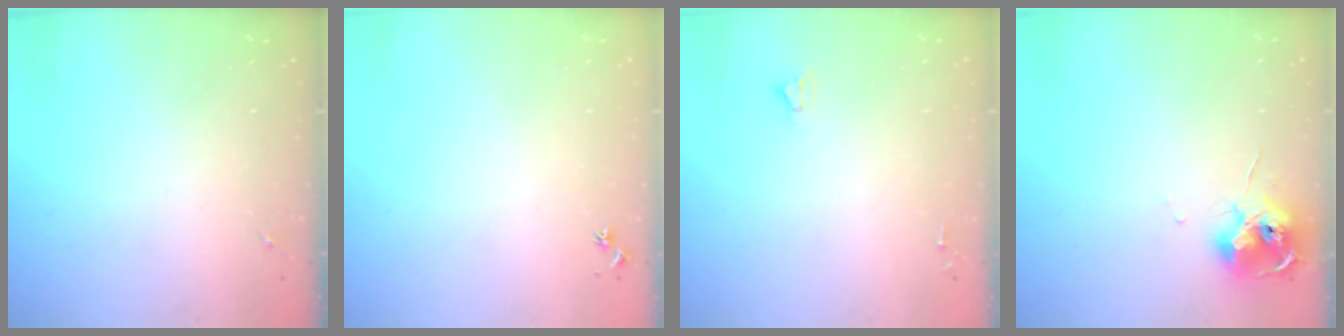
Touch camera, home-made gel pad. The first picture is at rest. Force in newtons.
{"total": 3.0, "press": 2.9, "slide": 0.4}
{"total": 2.0, "press": 2.0, "slide": 0.2}
{"total": 10.4, "press": 10.3, "slide": 0.7}